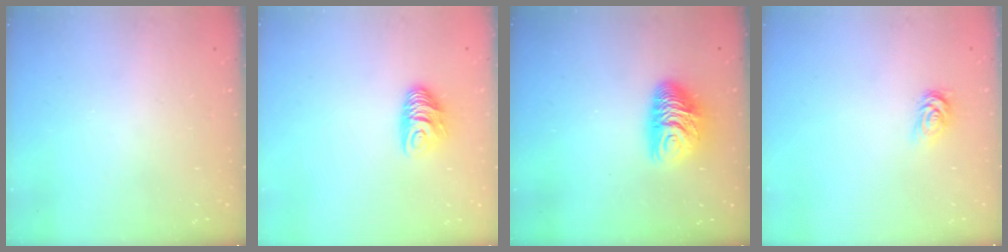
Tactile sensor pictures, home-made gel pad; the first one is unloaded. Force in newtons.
{"total": 7.5, "press": 7.4, "slide": 0.6}
{"total": 11.0, "press": 10.9, "slide": 0.8}
{"total": 2.5, "press": 2.5, "slide": 0.4}